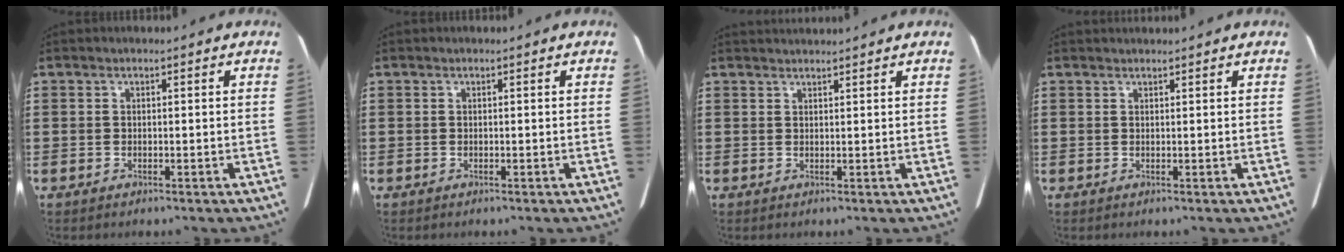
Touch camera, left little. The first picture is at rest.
{"total": 0.0}
{"total": 1.3, "force": [1.3, 0.0, 0.2], "torque": [0.004, -0.002, 0.023]}
{"total": 0.7, "force": [0.7, 0.0, 0.1], "torque": [-0.003, 0.001, 0.014]}